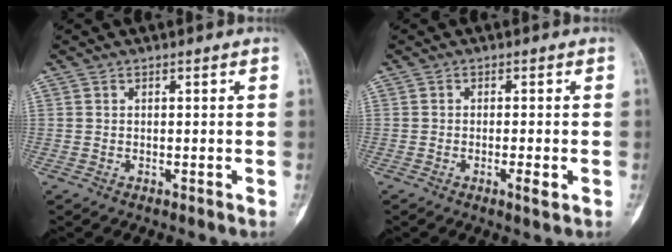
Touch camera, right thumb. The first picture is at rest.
{"total": 2.4, "force": [-0.9, 0.4, 2.2], "torque": [-0.038, -0.004, -0.015]}